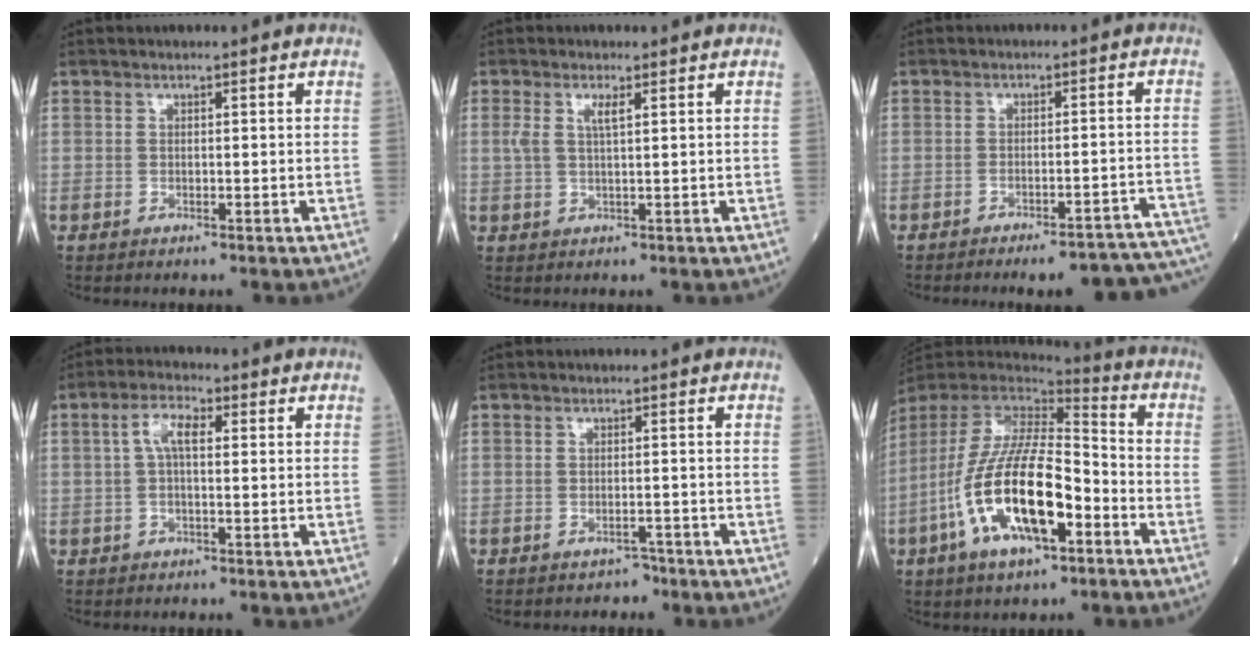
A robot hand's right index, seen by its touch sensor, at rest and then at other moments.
{"total": 2.7, "force": [1.1, 0.6, 2.4], "torque": [-0.057, 0.007, 0.023]}
{"total": 14.1, "force": [-13.2, 0.9, 4.8], "torque": [0.001, 0.022, -0.151]}
{"total": 4.4, "force": [1.0, 1.5, 4.1], "torque": [-0.087, 0.017, 0.020]}
{"total": 1.4, "force": [-1.1, 0.7, 0.3], "torque": [-0.003, 0.001, -0.016]}
{"total": 18.6, "force": [-7.1, 5.3, 16.3], "torque": [-0.355, -0.013, -0.128]}